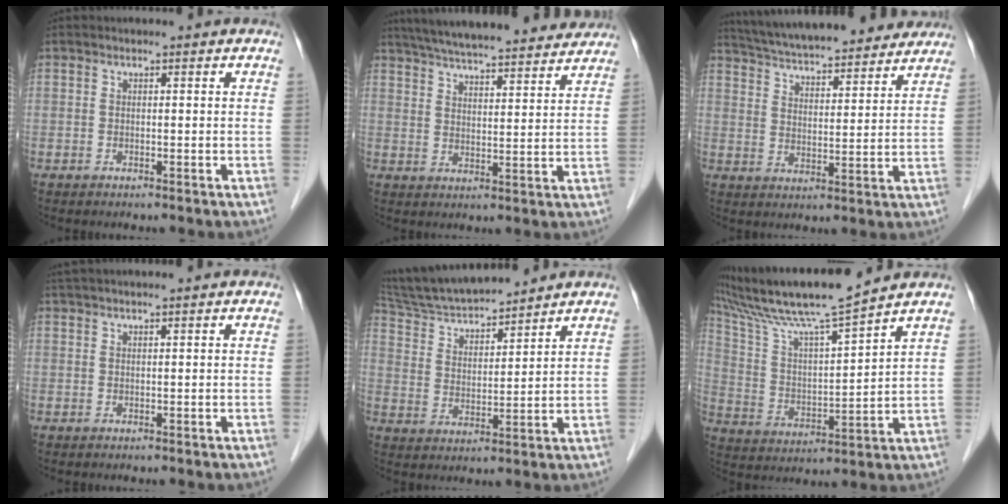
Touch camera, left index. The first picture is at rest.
{"total": 23.1, "force": [20.9, 3.2, 9.3], "torque": [-0.155, 0.020, 0.288]}
{"total": 22.9, "force": [20.7, 4.0, 9.0], "torque": [-0.154, 0.024, 0.292]}
{"total": 4.6, "force": [3.9, -0.4, 2.4], "torque": [-0.033, 0.037, 0.068]}
{"total": 12.6, "force": [11.8, 1.0, 4.4], "torque": [-0.085, 0.016, 0.217]}
{"total": 14.5, "force": [12.5, -1.0, 7.4], "torque": [-0.146, 0.013, 0.226]}